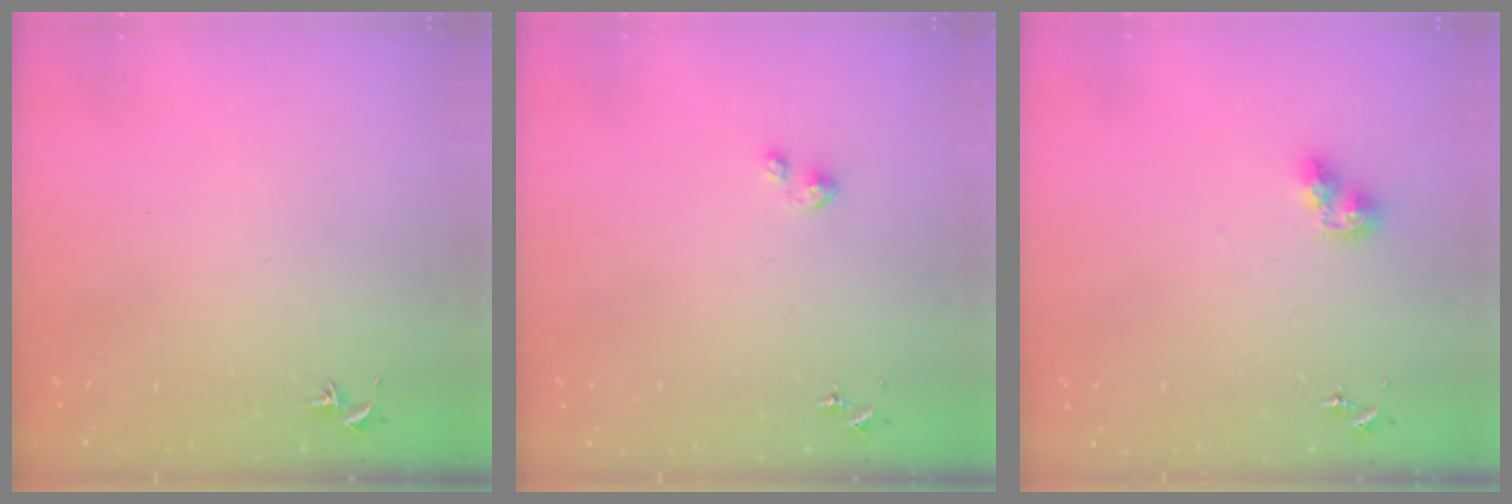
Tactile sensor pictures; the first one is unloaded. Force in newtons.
{"total": 3.4, "press": 3.4, "slide": 0.6}
{"total": 9.0, "press": 9.0, "slide": 0.9}